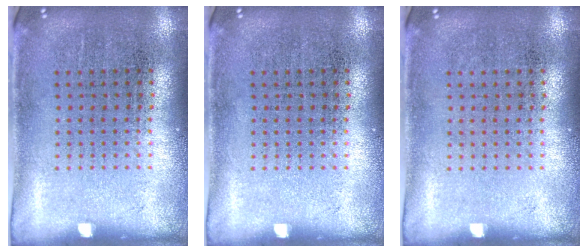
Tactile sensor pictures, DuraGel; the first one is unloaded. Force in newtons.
{"total": 0.0}
{"total": 0.0}